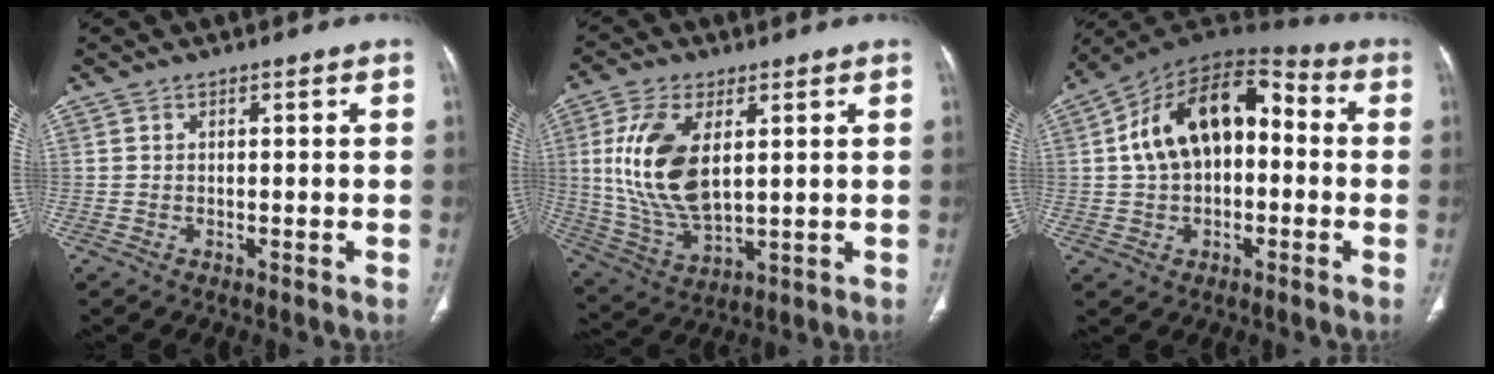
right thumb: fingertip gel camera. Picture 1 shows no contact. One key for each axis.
{"total": 15.7, "fx": 3.4, "fy": 8.1, "fz": 13.0, "tx": -0.268, "ty": -0.016, "tz": 0.077}
{"total": 17.4, "fx": 1.4, "fy": 10.8, "fz": 13.6, "tx": -0.201, "ty": 0.048, "tz": 0.015}